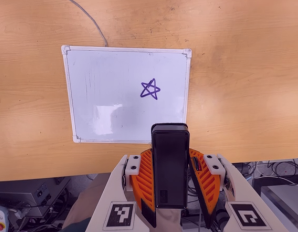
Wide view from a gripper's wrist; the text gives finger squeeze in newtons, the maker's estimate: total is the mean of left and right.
{"total": 4.9, "left": 3.7, "right": 6.1}